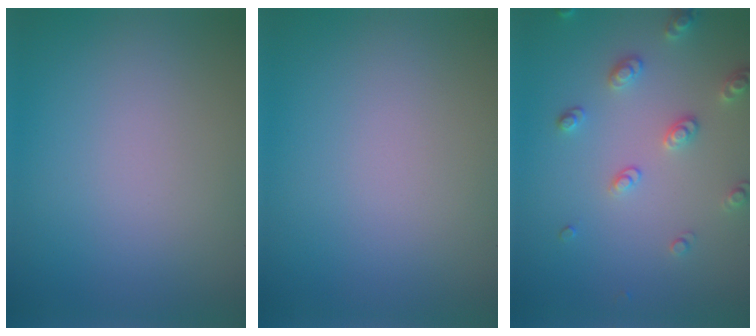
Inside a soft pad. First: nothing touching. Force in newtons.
{"total": 0.0}
{"total": 2.7, "press": 2.7, "slide": 0.5}